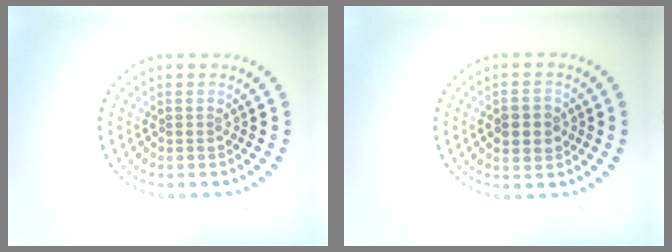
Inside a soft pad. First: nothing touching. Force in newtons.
{"total": 2.7, "press": 2.7, "slide": 0.2}